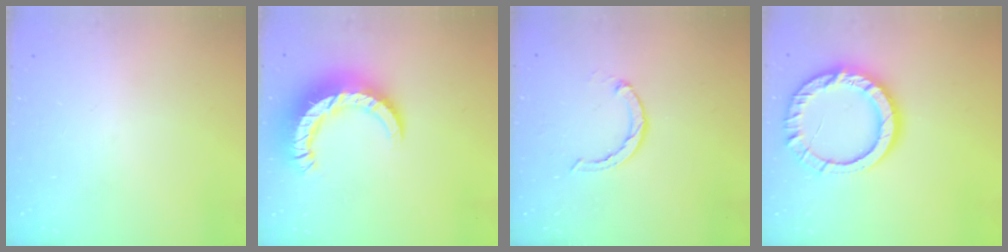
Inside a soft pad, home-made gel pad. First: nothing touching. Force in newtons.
{"total": 12.7, "press": 12.7, "slide": 1.2}
{"total": 2.3, "press": 2.3, "slide": 0.3}
{"total": 14.7, "press": 14.7, "slide": 1.0}